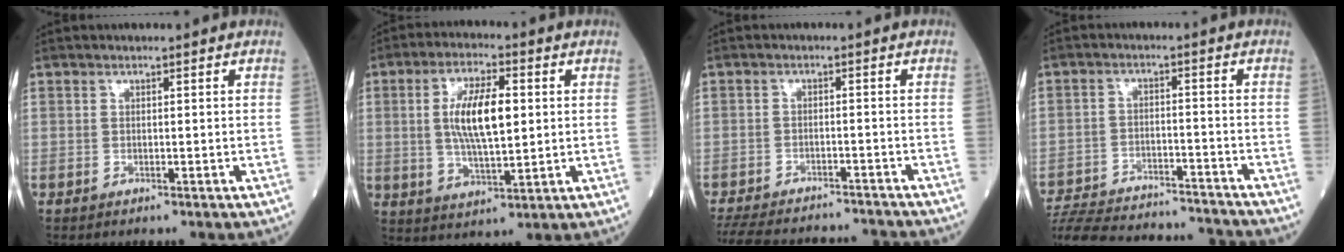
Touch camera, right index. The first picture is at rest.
{"total": 10.2, "force": [1.4, 2.8, 9.7], "torque": [-0.187, 0.005, 0.027]}
{"total": 16.3, "force": [-15.1, 3.6, 5.1], "torque": [-0.128, -0.009, -0.205]}
{"total": 22.0, "force": [-20.7, 3.0, 6.8], "torque": [-0.154, -0.022, -0.297]}